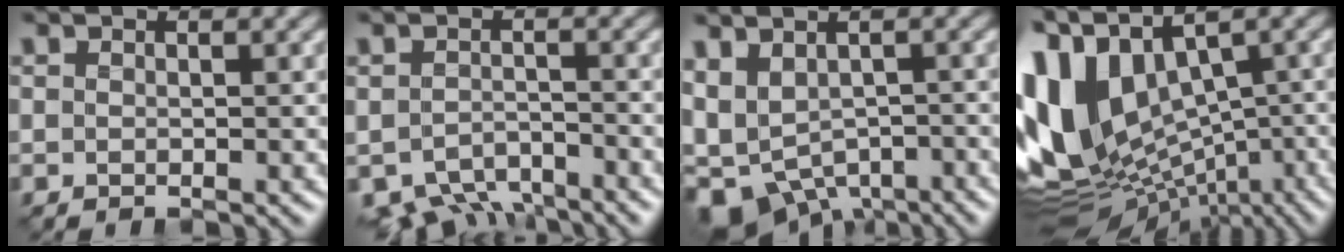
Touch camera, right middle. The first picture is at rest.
{"total": 5.9, "force": [-4.8, 2.4, 2.4], "torque": [-0.039, -0.024, -0.085]}
{"total": 8.4, "force": [-4.0, 5.2, 5.2], "torque": [-0.097, -0.009, -0.066]}
{"total": 15.3, "force": [0.4, 9.6, 11.9], "torque": [-0.257, -0.001, 0.040]}